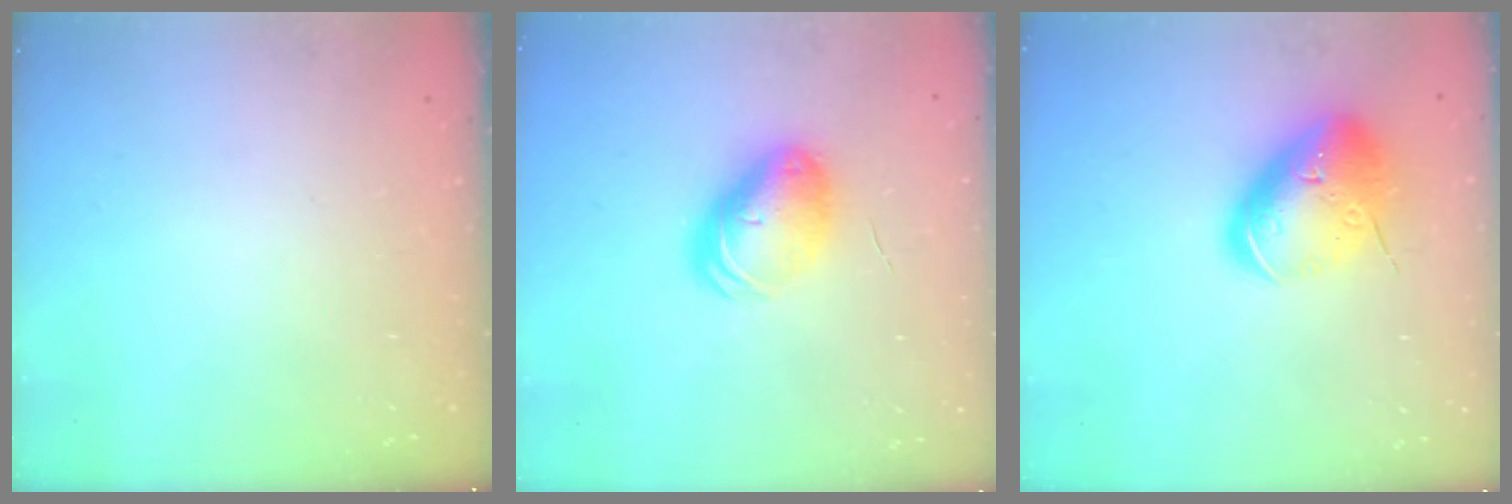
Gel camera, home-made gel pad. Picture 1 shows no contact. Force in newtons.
{"total": 9.5, "press": 9.4, "slide": 1.8}
{"total": 18.4, "press": 18.1, "slide": 3.1}